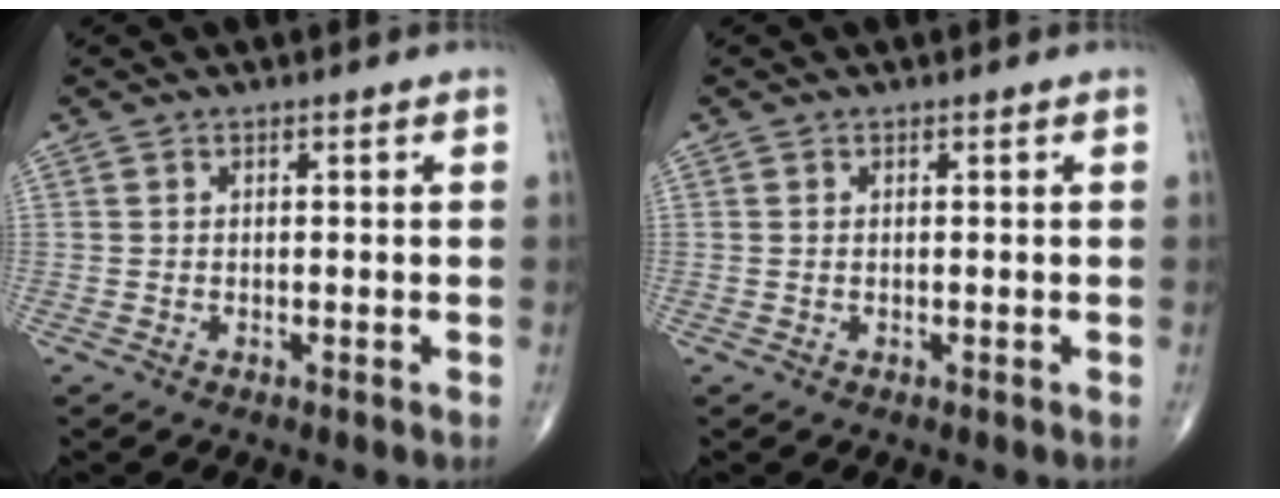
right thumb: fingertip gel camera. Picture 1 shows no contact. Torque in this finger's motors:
{"motor_torque": [0.17, 0.06, -0.09, -0.19, 0.02]}